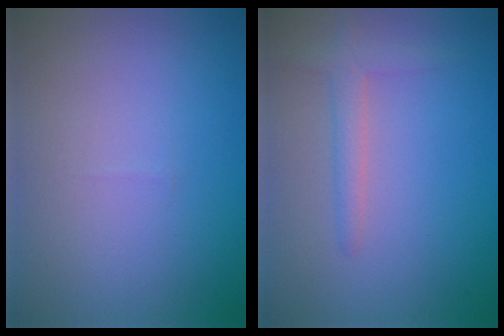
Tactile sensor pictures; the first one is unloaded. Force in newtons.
{"total": 1.9, "press": 1.9, "slide": 0.2}